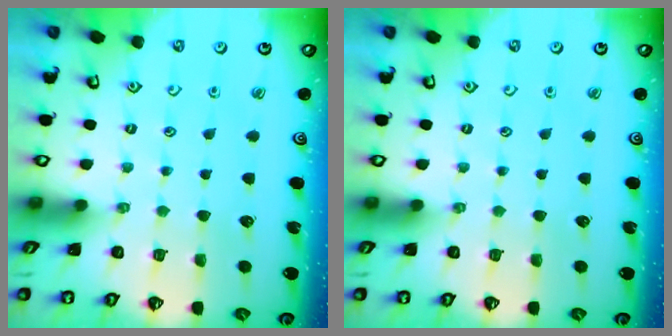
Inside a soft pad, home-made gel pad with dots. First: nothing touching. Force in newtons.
{"total": 0.0}